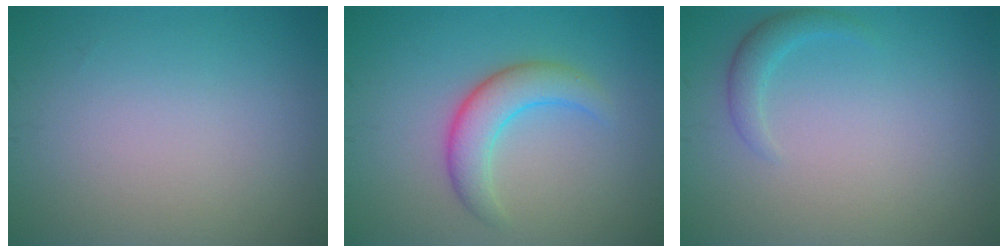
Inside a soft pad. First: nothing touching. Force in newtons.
{"total": 4.0, "press": 4.0, "slide": 0.2}
{"total": 1.6, "press": 1.6, "slide": 0.1}